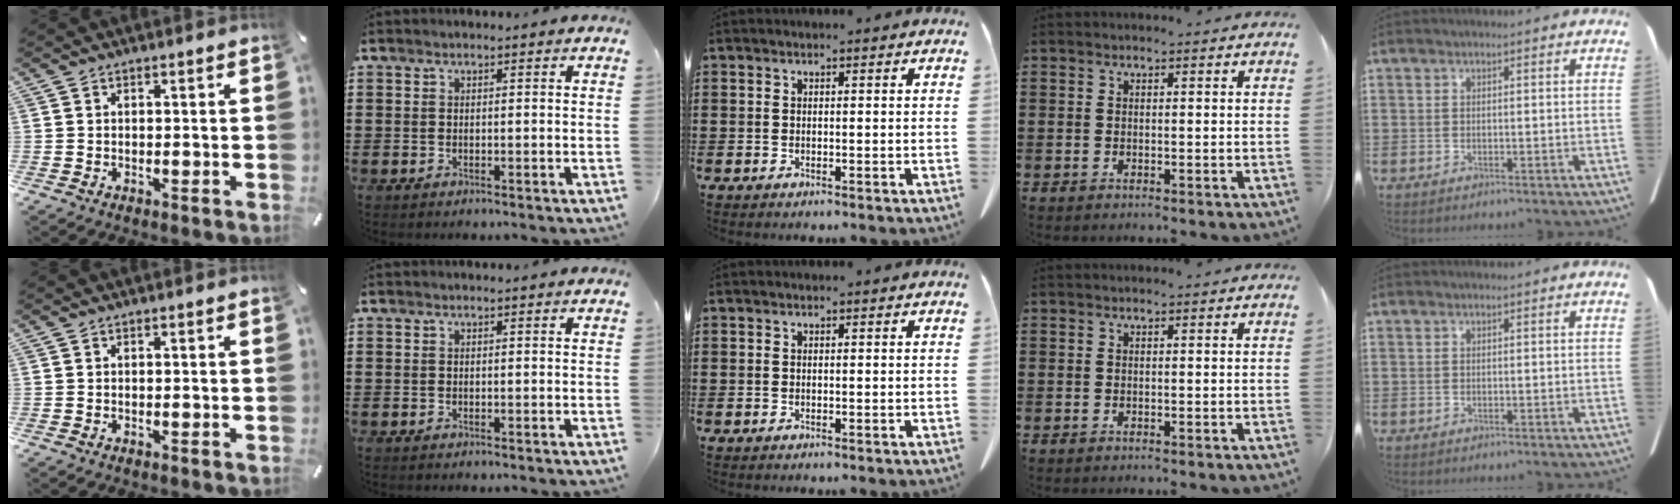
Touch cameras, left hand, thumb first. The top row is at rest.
{}